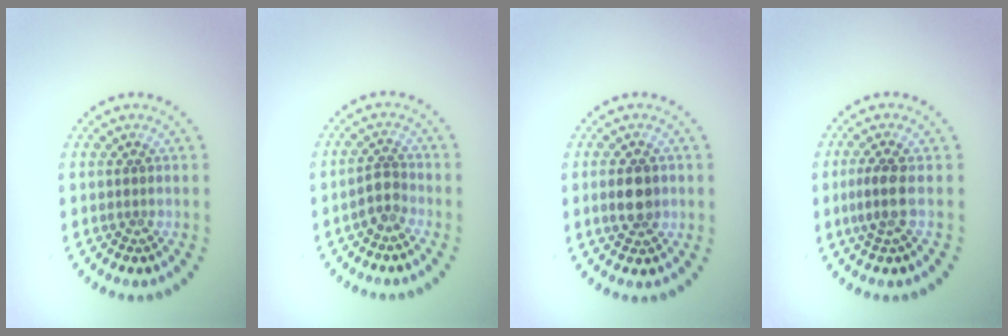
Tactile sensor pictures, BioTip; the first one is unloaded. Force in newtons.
{"total": 1.8, "press": 1.4, "slide": 1.1}
{"total": 3.3, "press": 3.3, "slide": 0.1}
{"total": 2.1, "press": 1.8, "slide": 1.1}